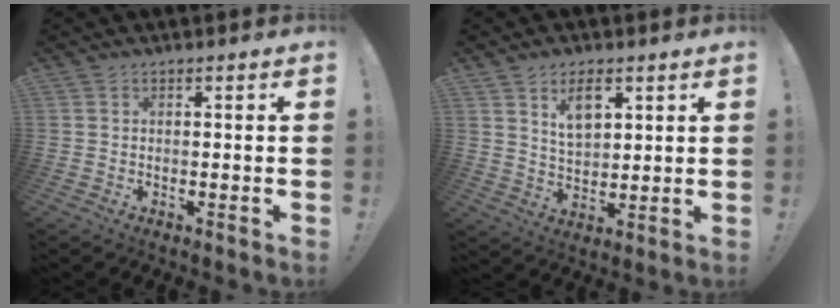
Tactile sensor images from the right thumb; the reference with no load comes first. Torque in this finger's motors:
{"motor_torque": [0.42, 1.25, 0.04, 0.22, 0.08]}